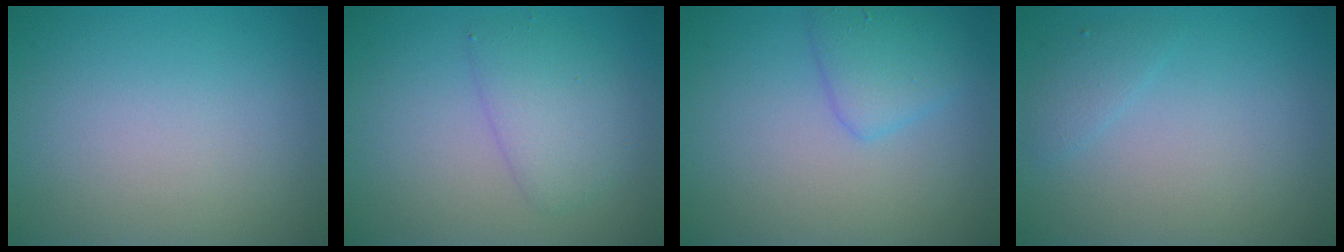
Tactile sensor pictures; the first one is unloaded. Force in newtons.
{"total": 3.0, "press": 3.0, "slide": 0.1}
{"total": 2.6, "press": 2.6, "slide": 0.2}
{"total": 1.2, "press": 1.2, "slide": 0.1}